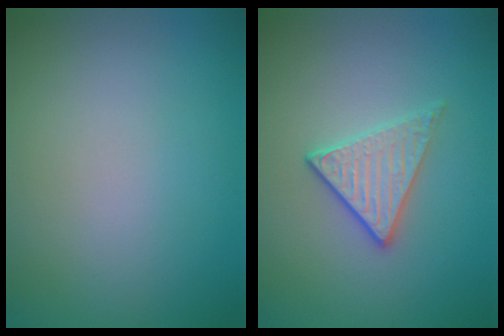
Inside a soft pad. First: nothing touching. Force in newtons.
{"total": 2.3, "press": 2.0, "slide": 1.0}